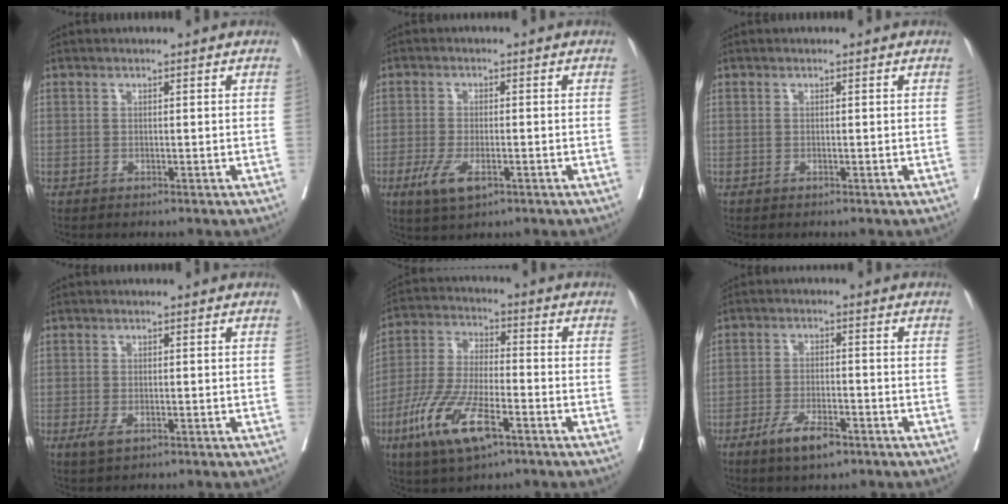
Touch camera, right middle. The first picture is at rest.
{"total": 5.1, "force": [-2.4, 1.8, 4.2], "torque": [-0.085, -0.009, -0.037]}
{"total": 0.0}
{"total": 2.2, "force": [-0.9, 0.9, 1.7], "torque": [-0.035, -0.003, -0.012]}
{"total": 12.8, "force": [-6.3, 3.6, 10.6], "torque": [-0.222, -0.015, -0.116]}
{"total": 6.0, "force": [-3.7, 1.7, 4.4], "torque": [-0.086, -0.006, -0.061]}